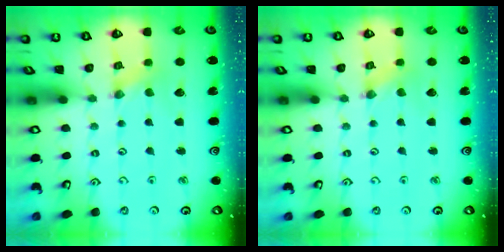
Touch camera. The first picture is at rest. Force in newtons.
{"total": 0.0}